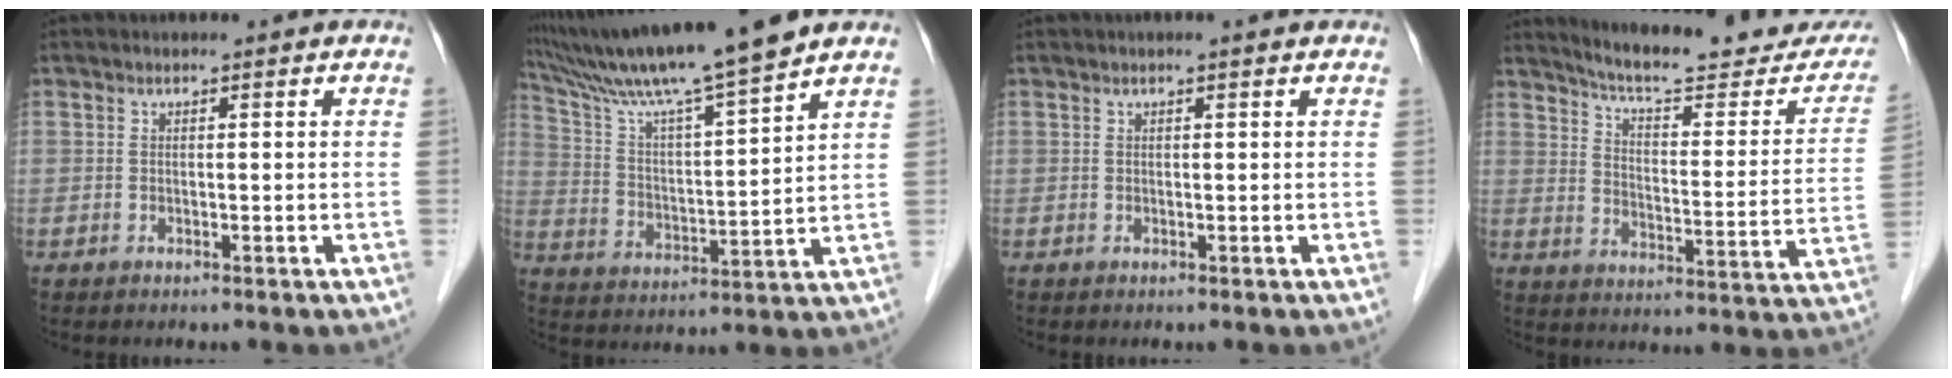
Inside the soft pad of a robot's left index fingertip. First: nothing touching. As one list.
[{"total": 15.9, "force": [13.4, -1.8, 8.4], "torque": [-0.153, 0.001, 0.228]}, {"total": 0.9, "force": [0.4, -0.2, 0.7], "torque": [-0.014, 0.003, 0.008]}, {"total": 21.2, "force": [19.2, 3.1, 8.4], "torque": [-0.110, -0.059, 0.239]}]